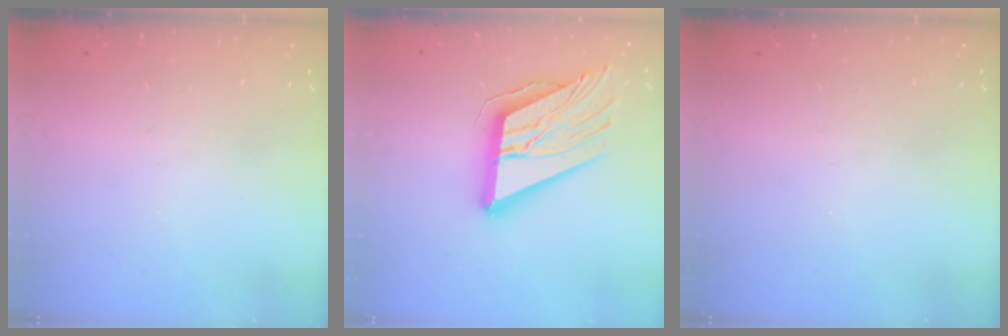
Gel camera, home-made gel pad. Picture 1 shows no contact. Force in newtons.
{"total": 18.2, "press": 18.1, "slide": 2.0}
{"total": 0.0}